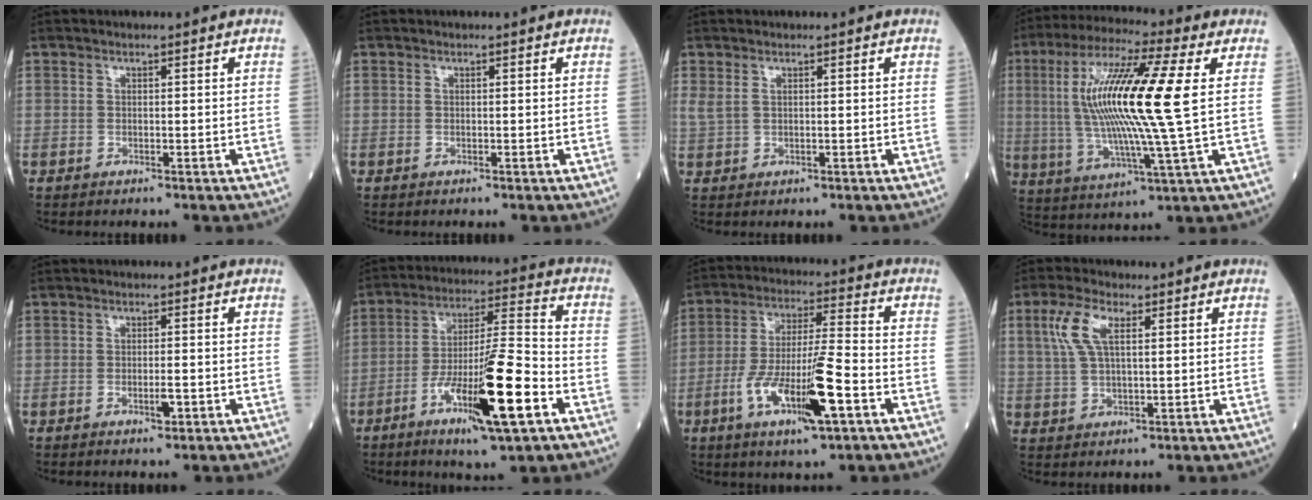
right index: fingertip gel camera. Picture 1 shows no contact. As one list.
[{"total": 0.0}, {"total": 1.9, "force": [1.2, 0.4, 1.5], "torque": [-0.046, 0.005, 0.033]}, {"total": 18.4, "force": [2.8, 0.4, 18.2], "torque": [-0.366, 0.009, 0.039]}, {"total": 2.0, "force": [-0.7, 0.3, 1.8], "torque": [-0.033, -0.002, -0.010]}, {"total": 16.0, "force": [-6.7, 1.0, 14.5], "torque": [-0.260, -0.013, -0.113]}, {"total": 13.6, "force": [-5.2, 1.6, 12.5], "torque": [-0.238, -0.009, -0.089]}, {"total": 6.2, "force": [2.4, 2.1, 5.3], "torque": [-0.127, 0.014, 0.052]}]